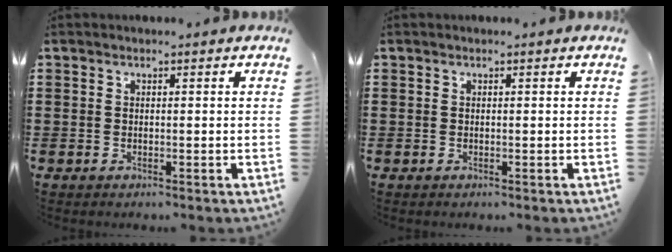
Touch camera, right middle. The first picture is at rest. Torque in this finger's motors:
{"motor_torque": [0.00, 0.00, -0.03, 0.00]}